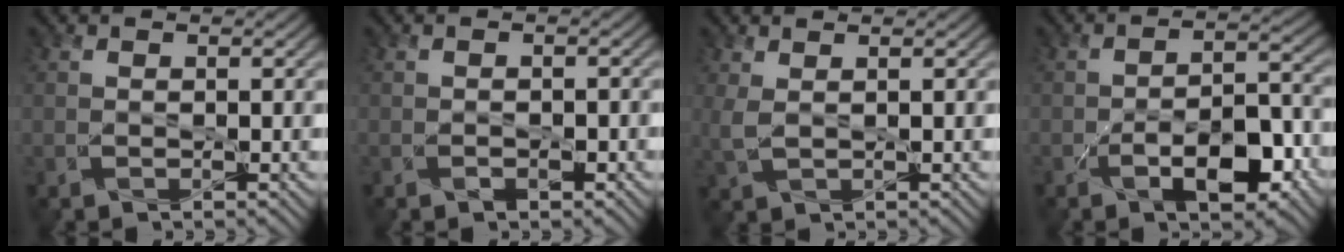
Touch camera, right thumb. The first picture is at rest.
{"total": 0.8, "force": [-0.6, 0.5, 0.4], "torque": [-0.005, 0.001, -0.011]}
{"total": 2.1, "force": [1.0, 0.7, 1.7], "torque": [-0.053, 0.003, 0.018]}
{"total": 7.4, "force": [-3.5, 3.4, 5.5], "torque": [-0.082, 0.004, -0.056]}